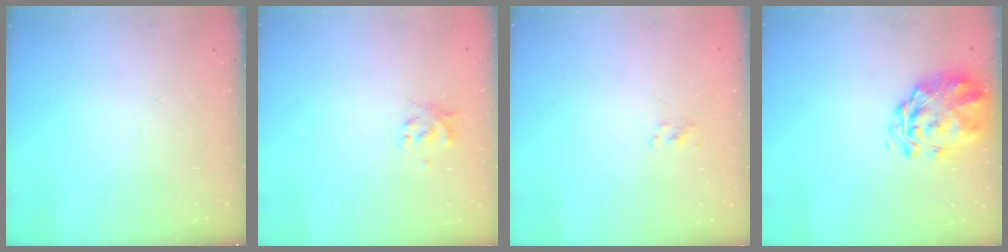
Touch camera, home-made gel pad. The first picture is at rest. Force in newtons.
{"total": 2.8, "press": 2.8, "slide": 0.6}
{"total": 1.8, "press": 1.6, "slide": 0.8}
{"total": 3.3, "press": 2.9, "slide": 1.7}